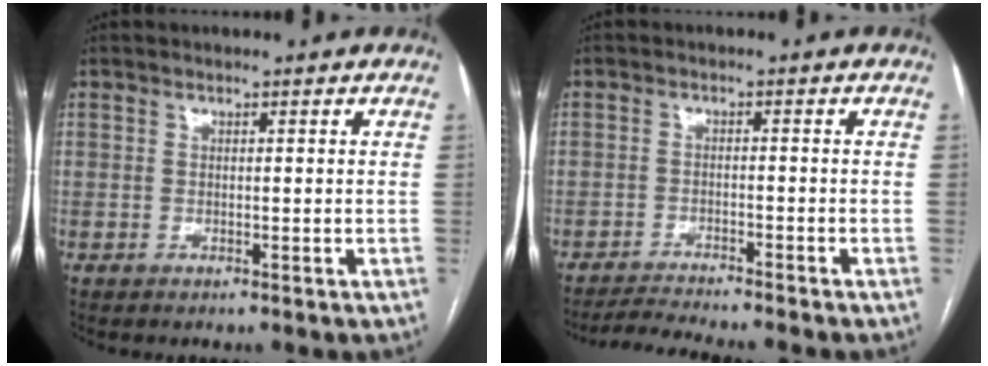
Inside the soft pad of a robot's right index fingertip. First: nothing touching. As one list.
[{"total": 6.5, "force": [-6.1, -1.0, 2.1], "torque": [-0.031, -0.016, -0.101]}]